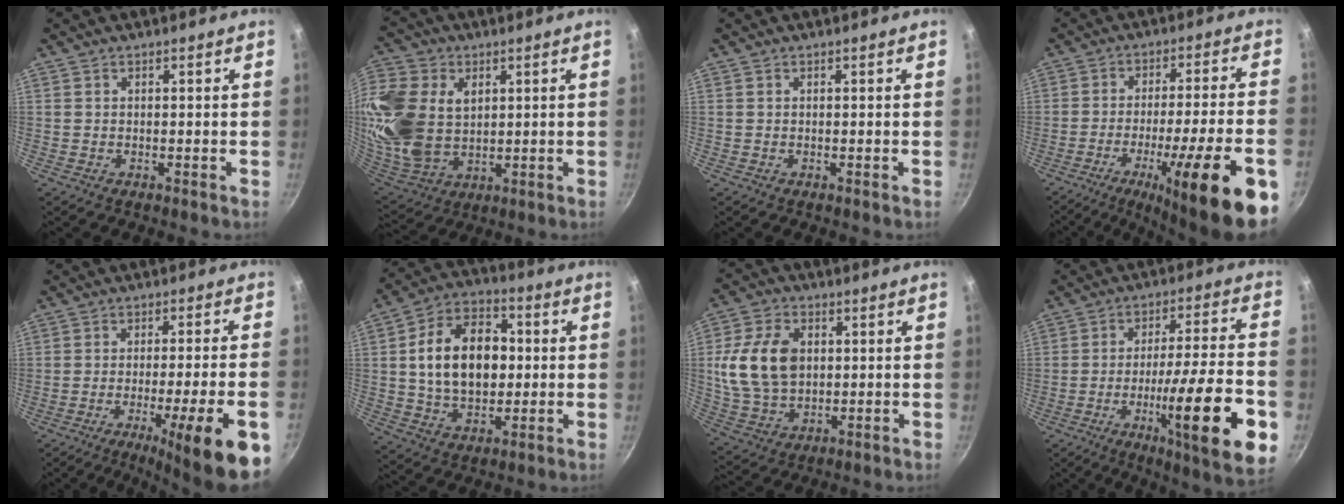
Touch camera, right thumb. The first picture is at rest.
{"total": 21.0, "force": [4.1, 14.9, 14.3], "torque": [-0.309, -0.016, 0.086]}
{"total": 0.0}
{"total": 20.7, "force": [-9.9, 2.8, 18.0], "torque": [-0.247, 0.034, -0.147]}
{"total": 16.1, "force": [-7.3, 1.9, 14.2], "torque": [-0.182, 0.022, -0.102]}
{"total": 17.5, "force": [1.4, 12.0, 12.8], "torque": [-0.179, 0.019, 0.017]}
{"total": 14.4, "force": [1.9, 10.1, 10.1], "torque": [-0.178, 0.001, 0.040]}
{"total": 22.8, "force": [-7.6, 4.0, 21.2], "torque": [-0.298, 0.028, -0.113]}